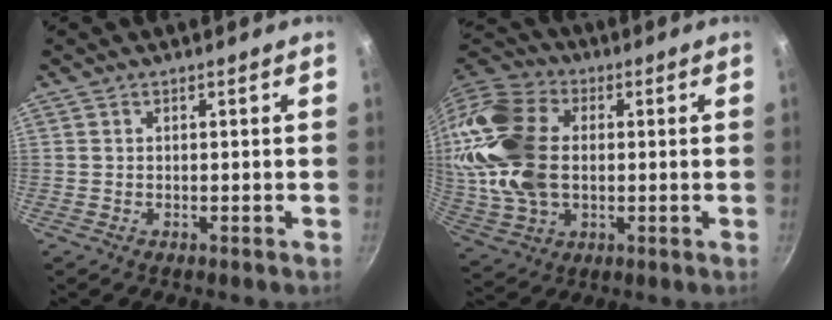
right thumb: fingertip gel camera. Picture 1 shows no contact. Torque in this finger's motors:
{"motor_torque": [2.51, 2.50, 0.73, -0.27, 0.40]}